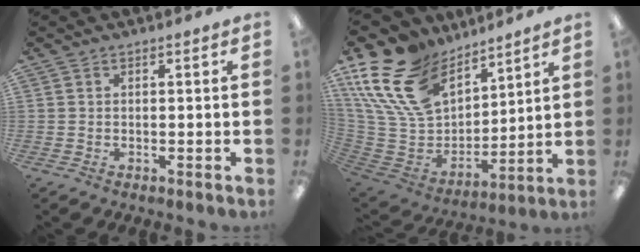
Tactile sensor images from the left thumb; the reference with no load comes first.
{"total": 22.3, "force": [12.9, 13.9, 11.7], "torque": [-0.269, -0.062, 0.242]}